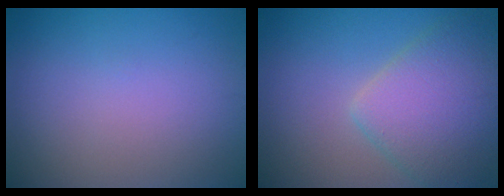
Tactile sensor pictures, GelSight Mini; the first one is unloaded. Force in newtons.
{"total": 5.9, "press": 5.9, "slide": 0.3}